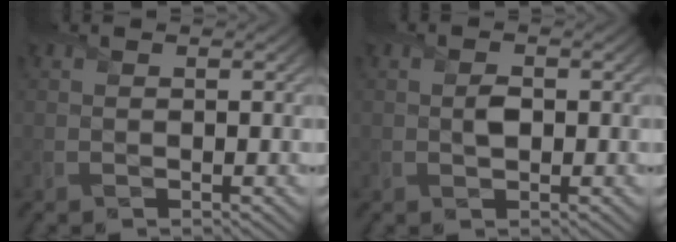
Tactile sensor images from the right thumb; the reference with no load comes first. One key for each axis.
{"total": 1.6, "fx": -0.1, "fy": 1.0, "fz": 1.2, "tx": -0.022, "ty": -0.001, "tz": -0.002}